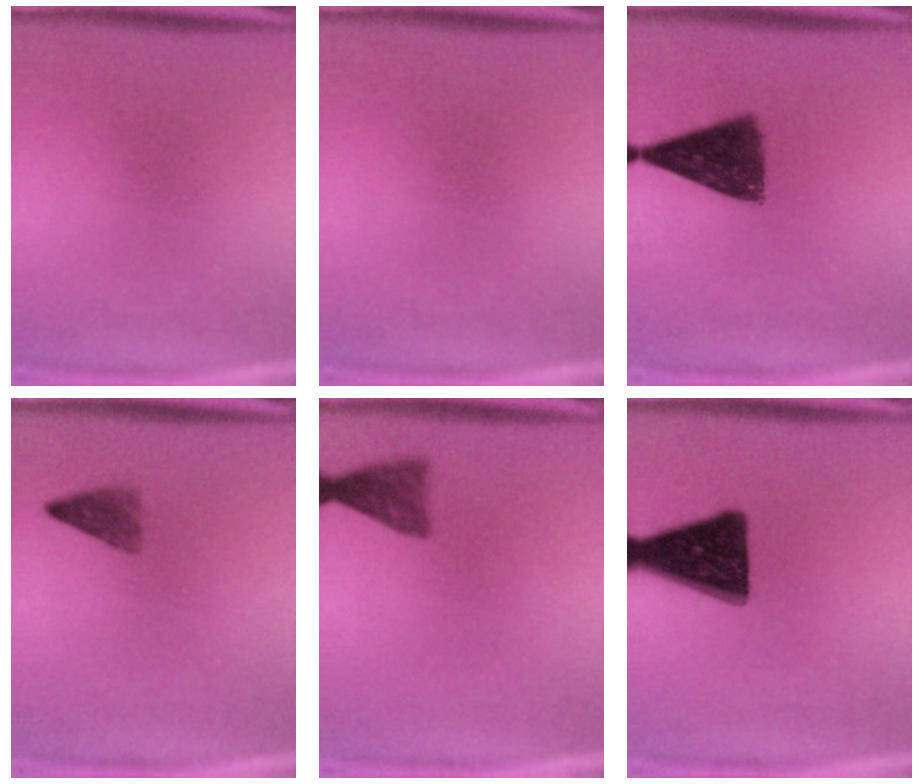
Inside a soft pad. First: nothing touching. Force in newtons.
{"total": 0.0}
{"total": 9.6}
{"total": 2.4}
{"total": 3.5}
{"total": 15.8}